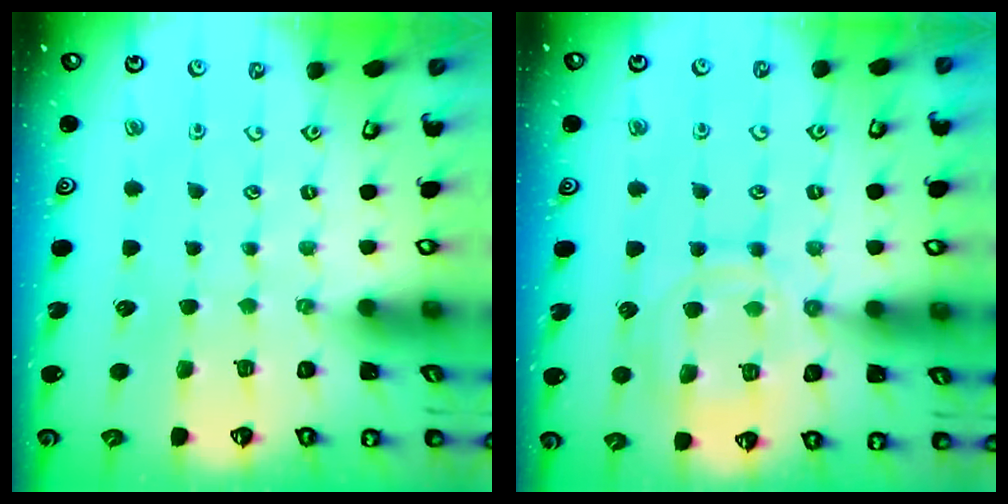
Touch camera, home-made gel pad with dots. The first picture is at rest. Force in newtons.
{"total": 12.9, "press": 12.8, "slide": 1.1}